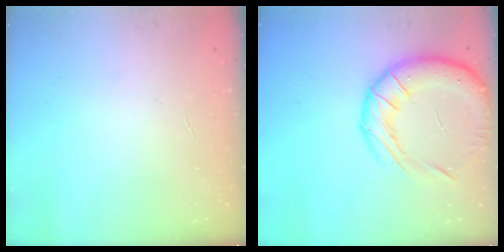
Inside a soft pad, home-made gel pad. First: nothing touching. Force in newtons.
{"total": 18.7, "press": 18.6, "slide": 1.6}